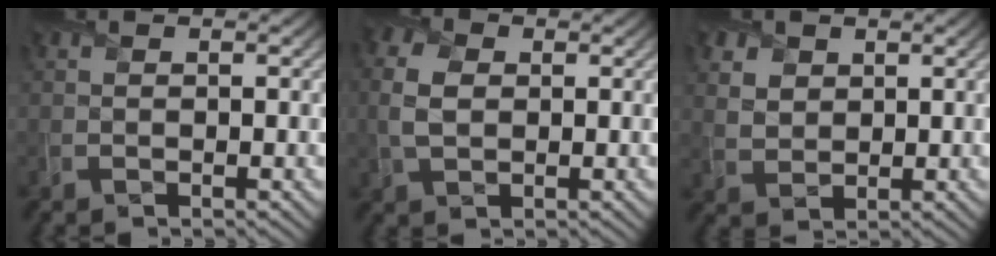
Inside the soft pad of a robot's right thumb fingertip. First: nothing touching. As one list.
[{"total": 4.8, "force": [0.3, 3.3, 3.4], "torque": [-0.098, 0.007, 0.002]}, {"total": 4.2, "force": [2.3, 3.0, 1.8], "torque": [-0.064, 0.000, 0.052]}]